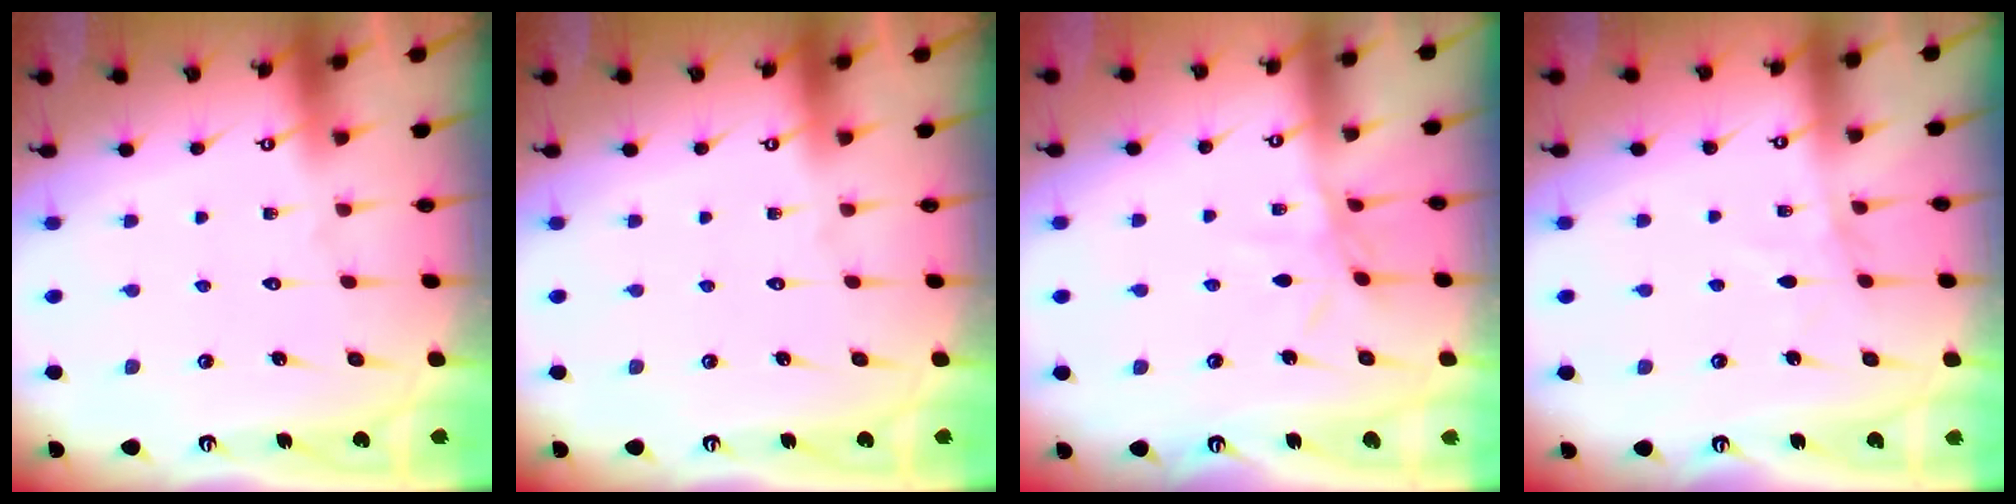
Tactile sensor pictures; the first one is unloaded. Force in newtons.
{"total": 0.0}
{"total": 5.6, "press": 5.6, "slide": 0.6}
{"total": 3.1, "press": 3.1, "slide": 0.4}